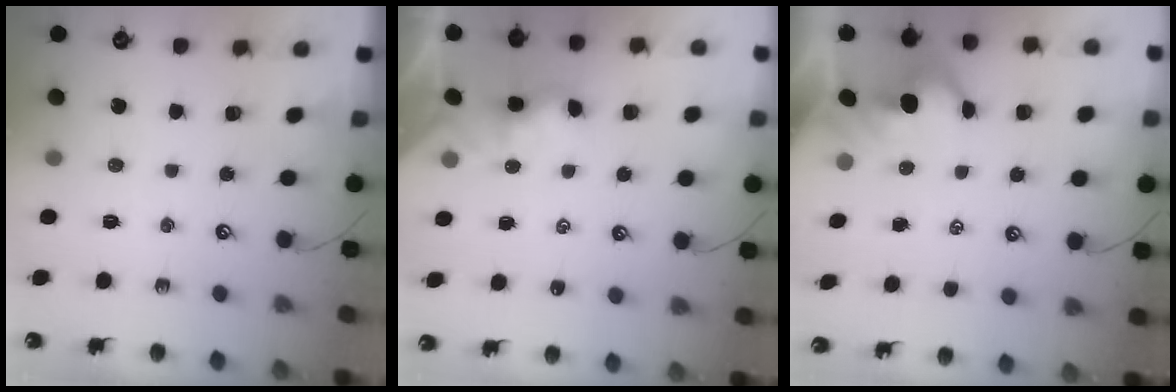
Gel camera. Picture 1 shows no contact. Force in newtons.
{"total": 2.3, "press": 2.3, "slide": 0.1}
{"total": 3.5, "press": 3.5, "slide": 0.6}